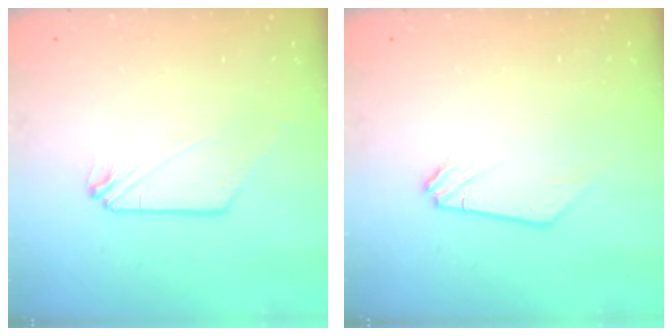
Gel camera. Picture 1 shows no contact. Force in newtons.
{"total": 0.0}